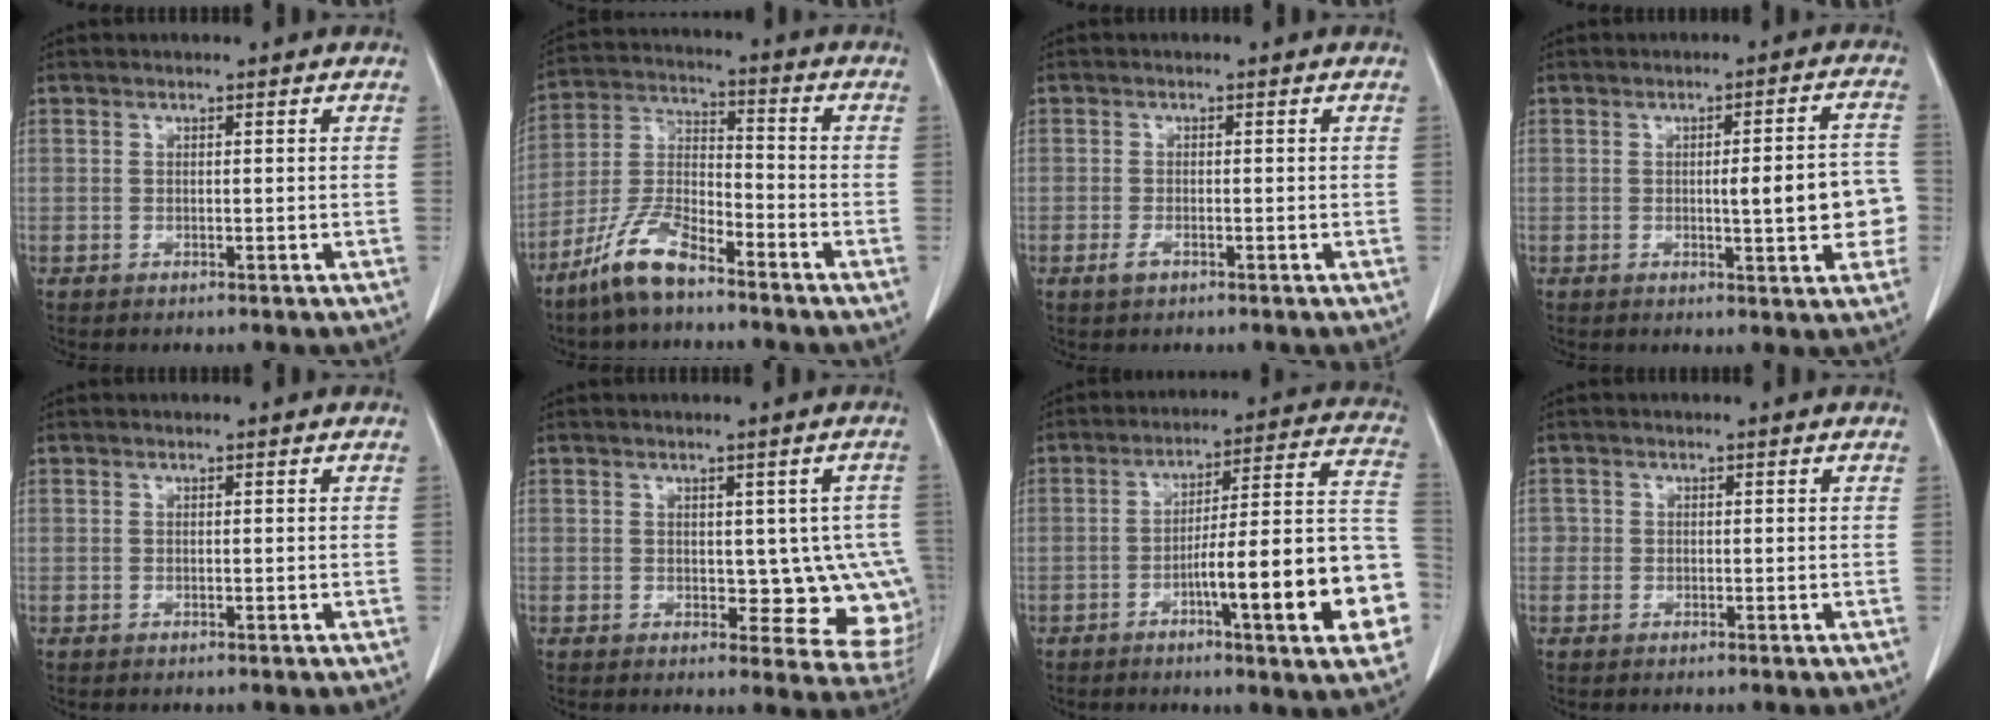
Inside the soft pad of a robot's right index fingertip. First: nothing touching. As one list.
[{"total": 9.7, "force": [-7.3, 2.3, 6.0], "torque": [-0.133, -0.007, -0.148]}, {"total": 1.5, "force": [-0.8, 0.6, 1.1], "torque": [-0.022, 0.000, -0.014]}, {"total": 8.4, "force": [-1.1, 1.7, 8.2], "torque": [-0.097, 0.017, -0.012]}, {"total": 0.0}, {"total": 8.7, "force": [-0.3, 4.8, 7.2], "torque": [-0.059, 0.005, 0.006]}, {"total": 19.1, "force": [-6.4, 1.8, 17.9], "torque": [-0.180, 0.025, -0.083]}, {"total": 0.9, "force": [-0.2, 0.8, 0.0], "torque": [0.008, 0.006, -0.006]}]